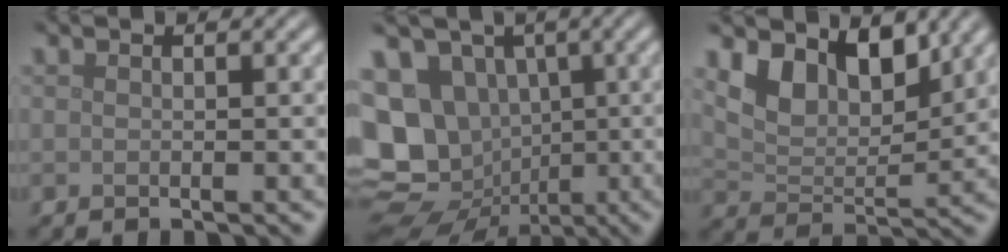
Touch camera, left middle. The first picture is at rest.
{"total": 18.1, "force": [-1.9, 16.3, 7.7], "torque": [-0.179, -0.009, -0.054]}
{"total": 5.6, "force": [3.6, 3.1, 3.1], "torque": [-0.060, -0.015, 0.061]}